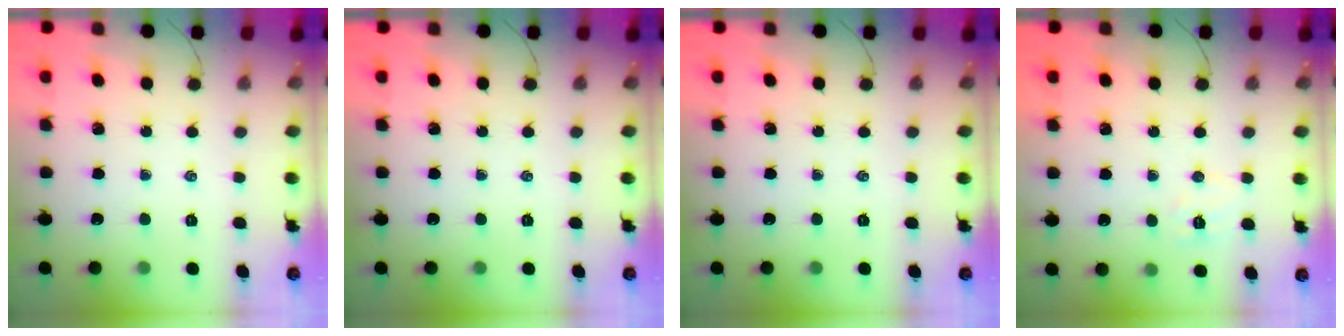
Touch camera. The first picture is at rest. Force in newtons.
{"total": 0.0}
{"total": 0.0}
{"total": 5.4, "press": 5.4, "slide": 0.9}